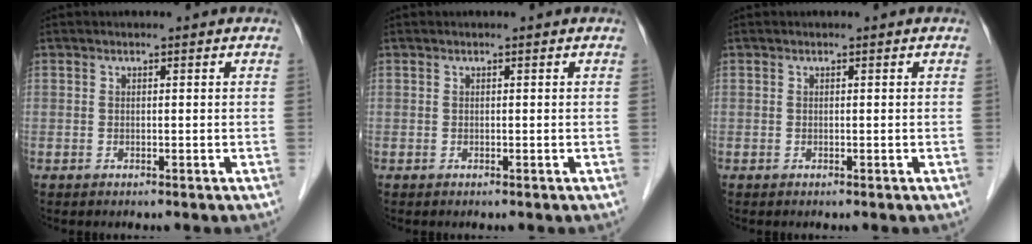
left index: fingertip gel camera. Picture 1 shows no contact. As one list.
[{"total": 0.0}, {"total": 0.0}]